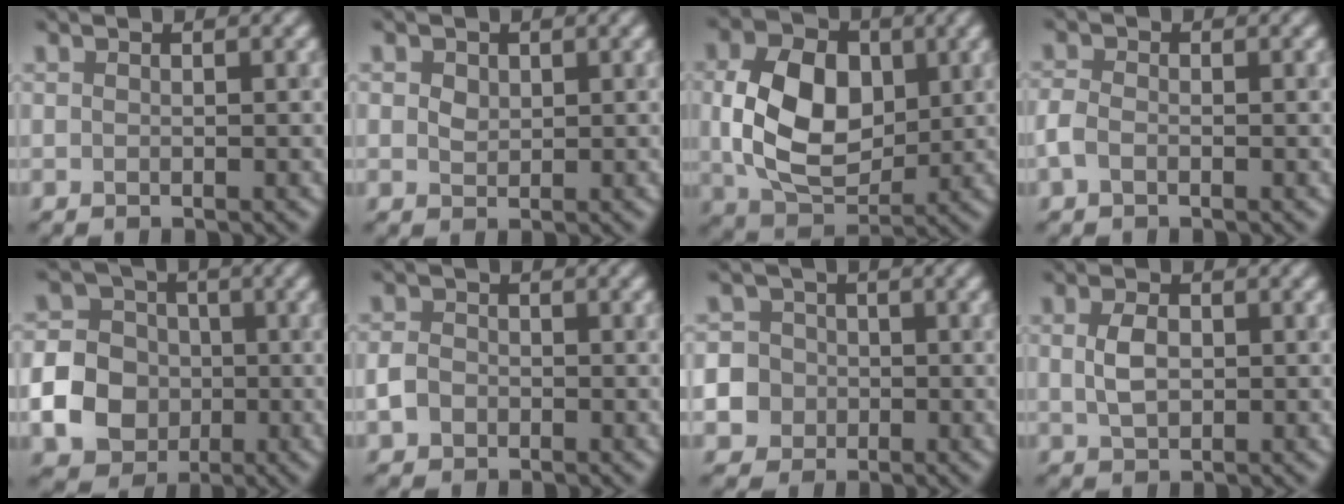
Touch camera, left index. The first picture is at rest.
{"total": 1.0, "force": [0.2, 0.9, 0.3], "torque": [-0.004, 0.000, 0.007]}
{"total": 8.0, "force": [0.5, 5.7, 5.6], "torque": [-0.114, -0.003, 0.015]}
{"total": 1.4, "force": [-0.9, 0.8, 0.6], "torque": [-0.014, 0.003, -0.022]}
{"total": 5.8, "force": [-1.8, 5.0, 2.2], "torque": [-0.036, 0.003, -0.041]}
{"total": 1.7, "force": [-0.9, 1.4, 0.4], "torque": [-0.006, -0.001, -0.019]}
{"total": 8.8, "force": [-3.5, 7.9, 1.5], "torque": [-0.040, -0.021, -0.091]}
{"total": 2.1, "force": [0.2, 1.5, 1.5], "torque": [-0.032, 0.001, 0.007]}